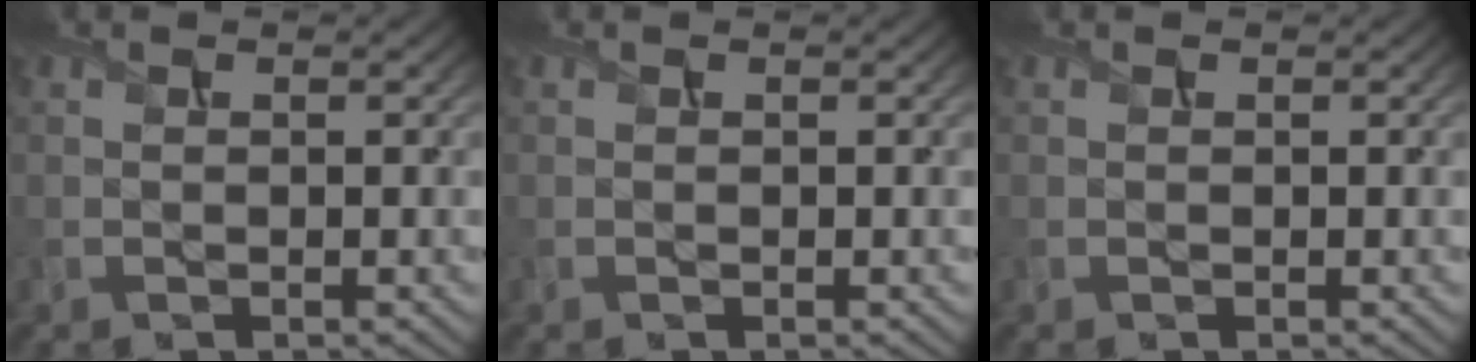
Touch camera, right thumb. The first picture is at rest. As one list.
[{"total": 0.0}, {"total": 0.0}]